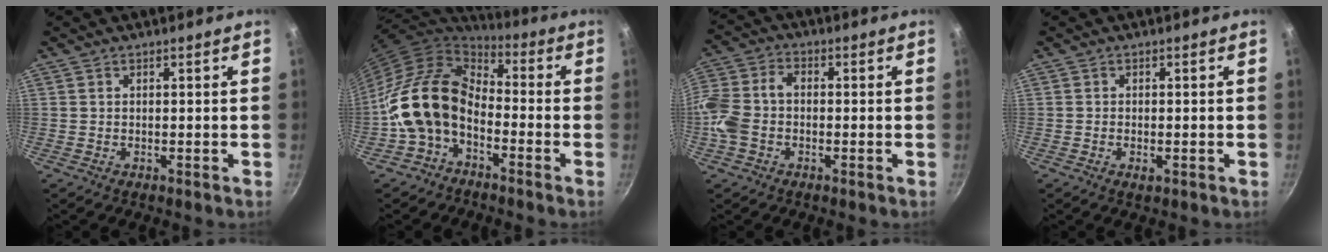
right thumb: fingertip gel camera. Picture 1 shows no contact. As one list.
[{"total": 14.8, "force": [-4.6, 10.1, 9.7], "torque": [-0.161, 0.060, -0.109]}, {"total": 10.1, "force": [-2.3, 7.2, 6.8], "torque": [-0.140, 0.032, -0.062]}, {"total": 1.7, "force": [-0.6, 0.8, 1.3], "torque": [-0.026, 0.000, -0.011]}]